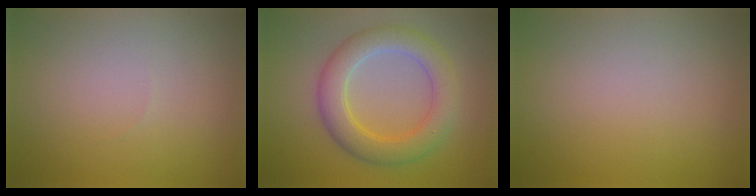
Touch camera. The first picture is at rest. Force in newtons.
{"total": 5.2, "press": 5.2, "slide": 0.1}
{"total": 0.0}